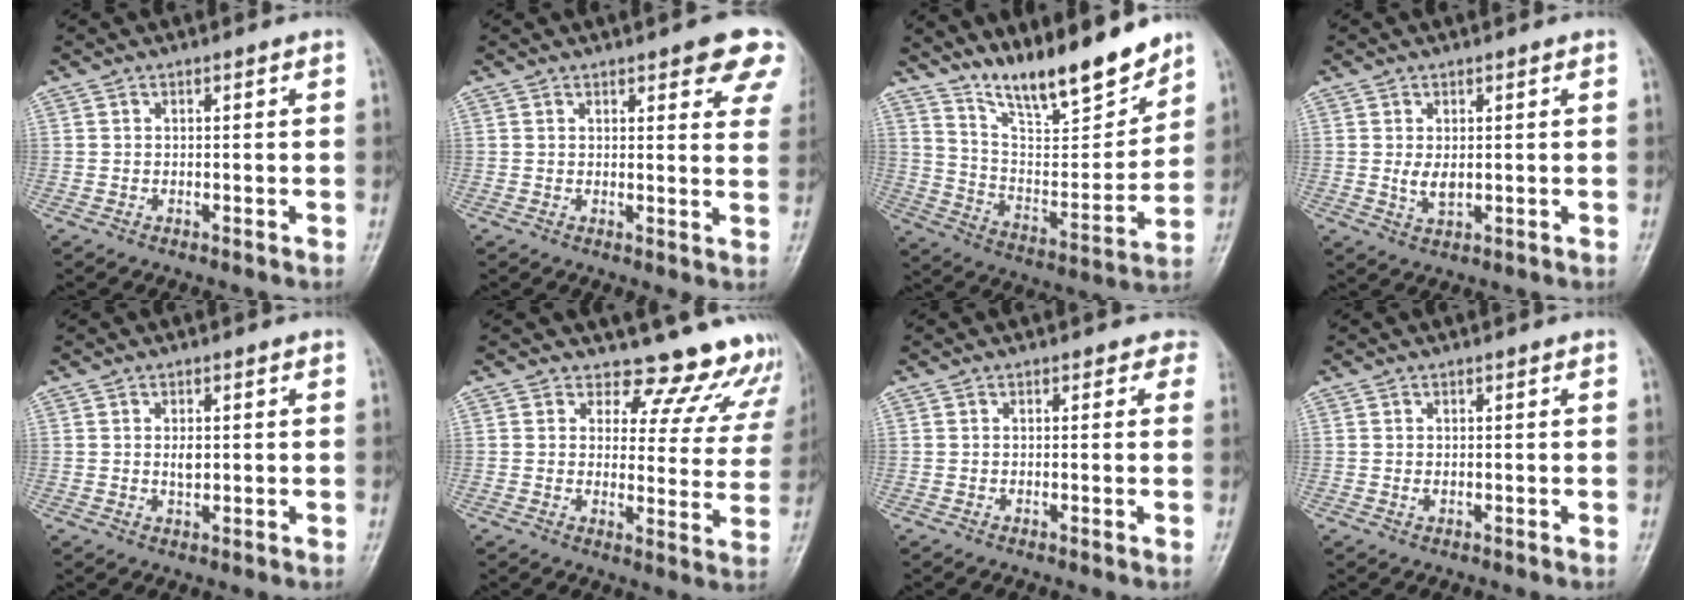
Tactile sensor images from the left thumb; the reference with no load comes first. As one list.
[{"total": 10.1, "force": [6.2, 3.3, 7.2], "torque": [-0.049, -0.023, 0.064]}, {"total": 17.5, "force": [14.4, 3.8, 9.2], "torque": [-0.112, -0.093, 0.255]}, {"total": 2.8, "force": [0.4, 1.6, 2.3], "torque": [-0.039, -0.009, 0.014]}, {"total": 2.1, "force": [0.3, 1.1, 1.7], "torque": [-0.027, -0.004, 0.007]}, {"total": 13.9, "force": [13.0, 4.9, 1.1], "torque": [0.040, -0.121, 0.124]}, {"total": 2.1, "force": [1.4, 1.5, 0.2], "torque": [0.024, -0.005, -0.005]}, {"total": 0.6, "force": [0.1, 0.4, 0.4], "torque": [-0.007, -0.001, 0.002]}]